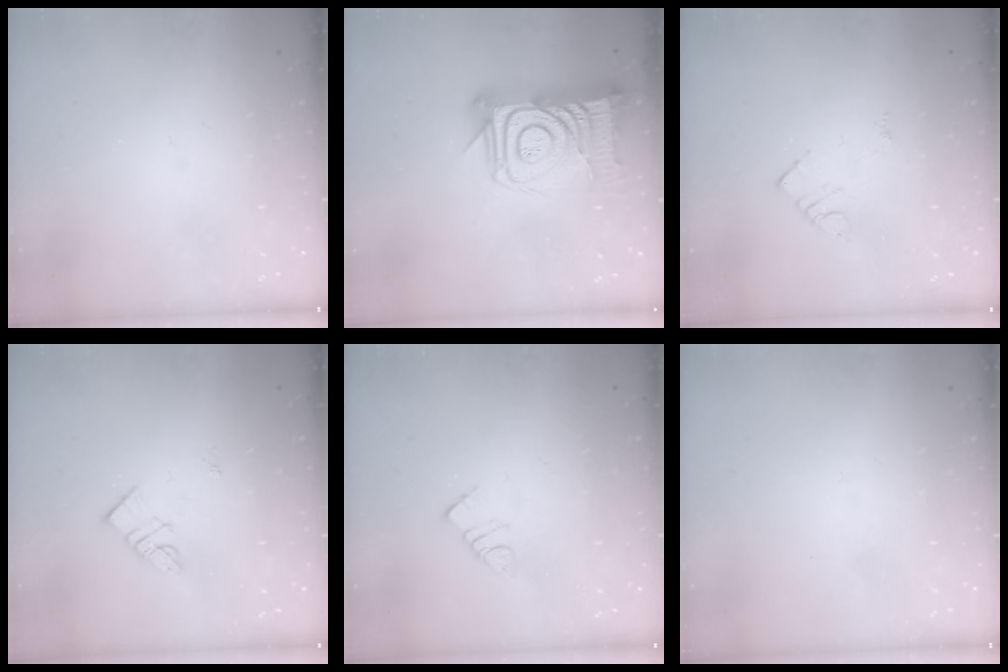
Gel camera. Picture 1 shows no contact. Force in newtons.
{"total": 18.7, "press": 18.7, "slide": 1.4}
{"total": 3.9, "press": 3.8, "slide": 0.5}
{"total": 5.7, "press": 5.7, "slide": 0.5}
{"total": 5.8, "press": 5.8, "slide": 0.2}
{"total": 1.7, "press": 1.7, "slide": 0.1}